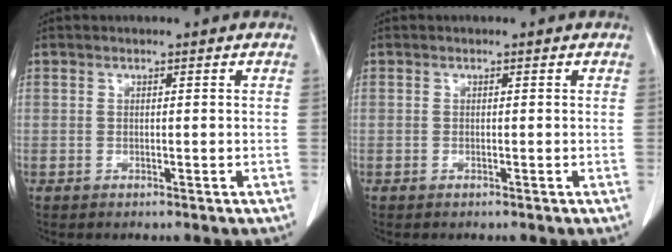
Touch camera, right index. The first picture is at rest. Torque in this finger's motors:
{"motor_torque": [0.00, 0.00, -0.01, 0.01]}